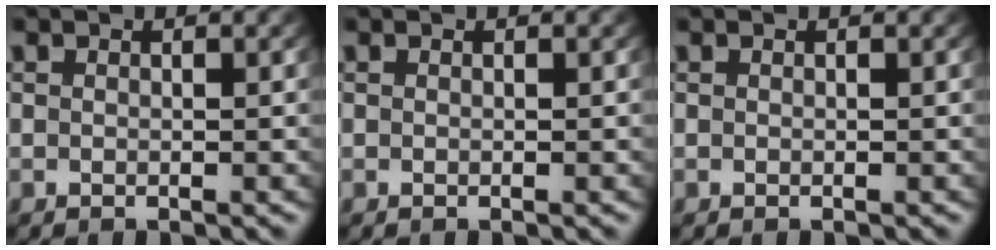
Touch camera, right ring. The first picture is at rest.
{"total": 0.0}
{"total": 0.0}